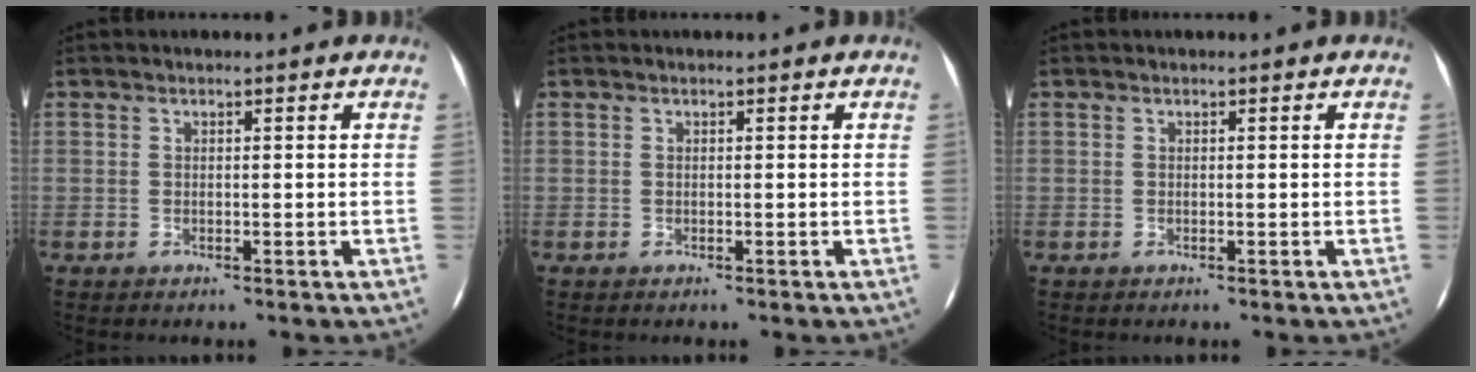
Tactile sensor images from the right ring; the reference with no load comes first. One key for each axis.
{"total": 0.0}
{"total": 0.0}